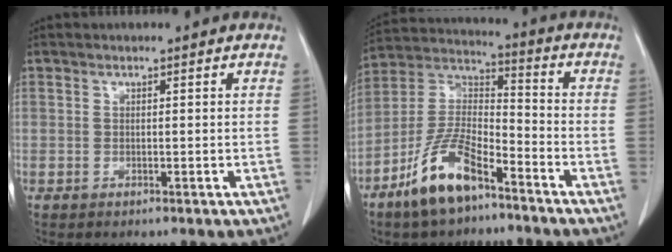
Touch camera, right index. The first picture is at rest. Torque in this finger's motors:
{"motor_torque": [1.08, -1.06, 0.70, 0.17]}